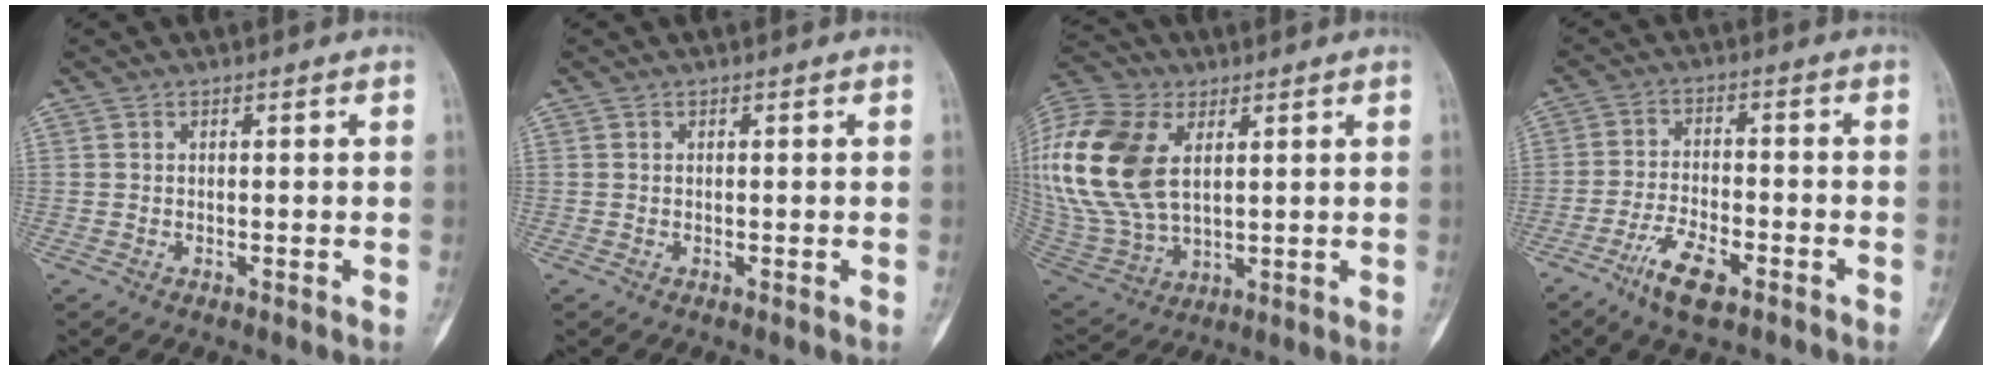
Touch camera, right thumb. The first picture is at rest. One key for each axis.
{"total": 0.0}
{"total": 24.7, "fx": 6.1, "fy": 15.6, "fz": 18.2, "tx": -0.421, "ty": -0.005, "tz": 0.122}
{"total": 7.9, "fx": -4.8, "fy": 3.0, "fz": 5.5, "tx": -0.101, "ty": 0.020, "tz": -0.086}